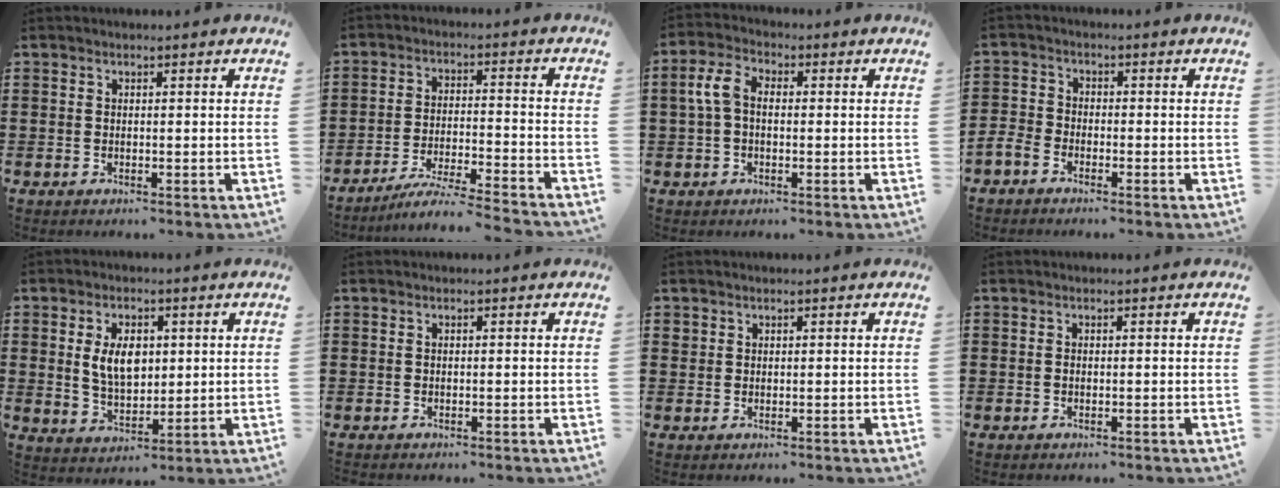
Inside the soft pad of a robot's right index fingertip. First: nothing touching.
{"total": 5.6, "force": [-5.2, -0.6, 1.9], "torque": [-0.045, -0.019, -0.105]}
{"total": 4.9, "force": [0.0, 3.0, 3.9], "torque": [-0.101, 0.003, -0.007]}
{"total": 2.3, "force": [-2.0, 0.9, 0.5], "torque": [-0.026, -0.001, -0.046]}
{"total": 6.6, "force": [1.4, 3.9, 5.2], "torque": [-0.109, 0.006, 0.021]}
{"total": 0.0}
{"total": 0.9, "force": [0.6, 0.7, 0.1], "torque": [-0.003, 0.002, 0.013]}
{"total": 0.0}